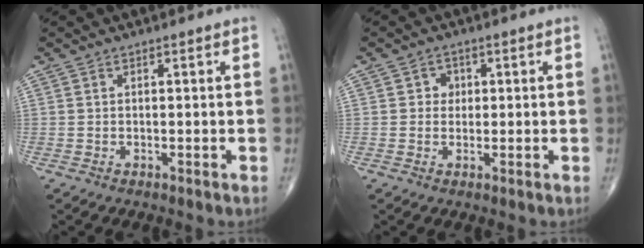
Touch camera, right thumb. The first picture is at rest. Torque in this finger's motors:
{"motor_torque": [-0.31, 0.22, 0.03, 0.02, 0.04]}